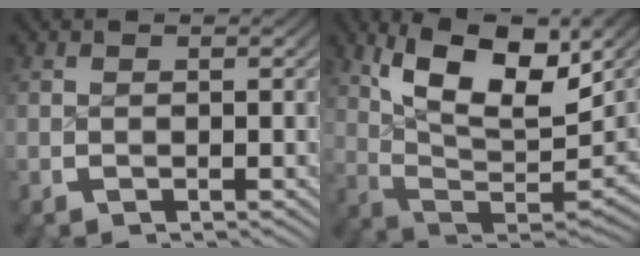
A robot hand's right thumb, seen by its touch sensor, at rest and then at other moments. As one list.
[{"total": 17.1, "force": [3.8, 10.1, 13.3], "torque": [-0.226, -0.022, 0.063]}]